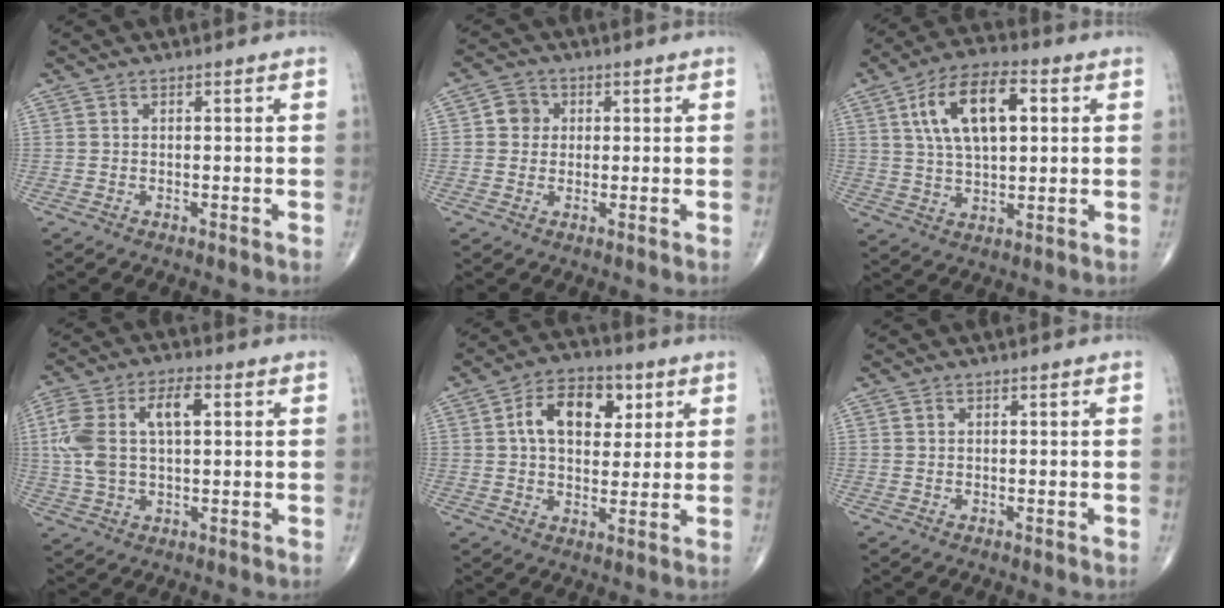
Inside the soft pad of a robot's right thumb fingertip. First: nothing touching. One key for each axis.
{"total": 3.9, "fx": 0.6, "fy": 3.7, "fz": 1.3, "tx": 0.001, "ty": 0.005, "tz": 0.004}
{"total": 14.2, "fx": 4.0, "fy": 6.9, "fz": 11.7, "tx": -0.198, "ty": 0.008, "tz": 0.069}
{"total": 13.1, "fx": 2.5, "fy": 6.8, "fz": 11.0, "tx": -0.236, "ty": 0.023, "tz": 0.049}
{"total": 12.1, "fx": 3.4, "fy": 7.7, "fz": 8.6, "tx": -0.106, "ty": 0.003, "tz": 0.049}
{"total": 0.0}